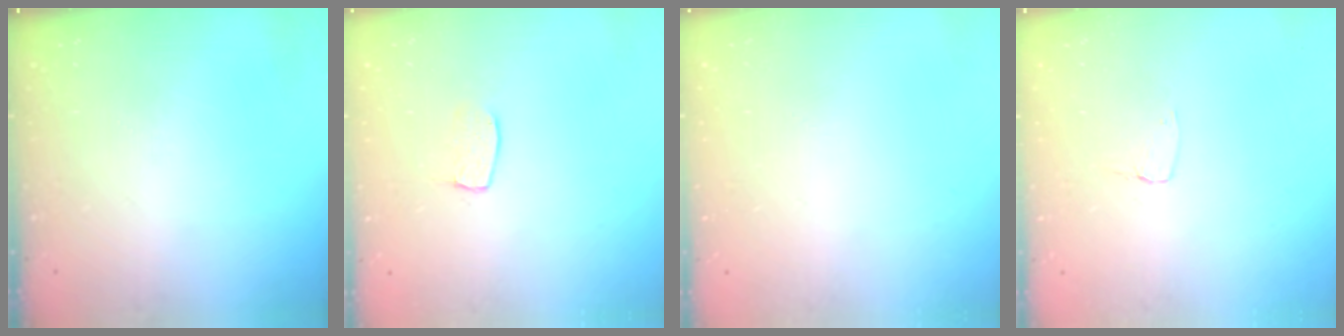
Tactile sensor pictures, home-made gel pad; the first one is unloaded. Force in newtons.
{"total": 4.8, "press": 4.8, "slide": 0.3}
{"total": 0.0}
{"total": 2.9, "press": 2.9, "slide": 0.3}